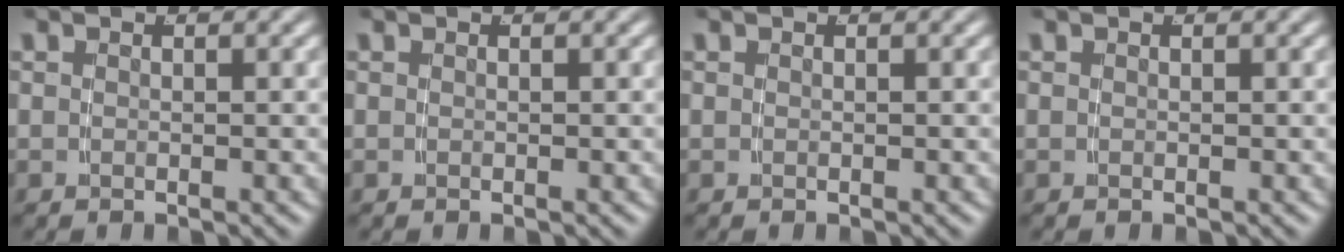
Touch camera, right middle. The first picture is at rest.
{"total": 0.0}
{"total": 0.0}
{"total": 0.0}